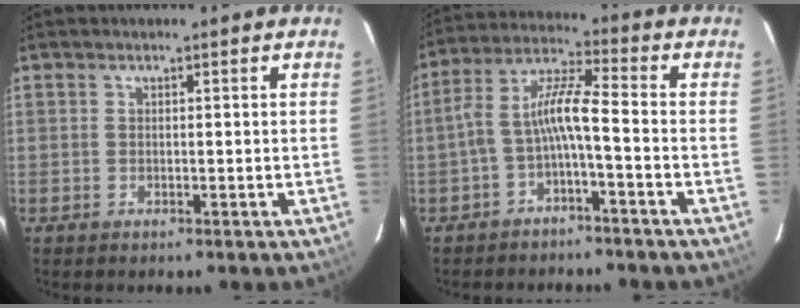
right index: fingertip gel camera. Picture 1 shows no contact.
{"total": 7.2, "force": [-2.8, 0.9, 6.6], "torque": [-0.158, 0.020, -0.053]}